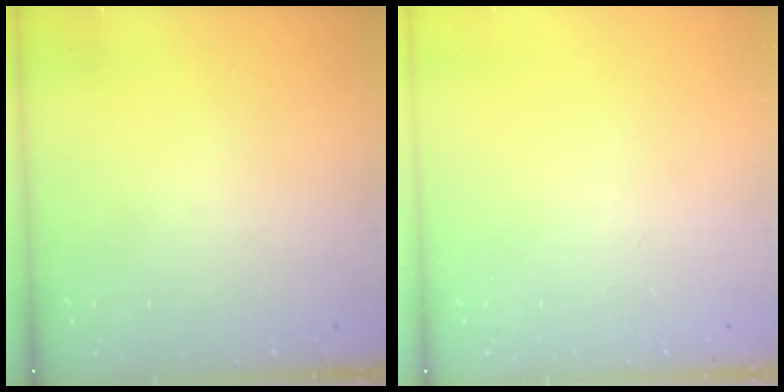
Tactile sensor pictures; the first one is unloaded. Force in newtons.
{"total": 0.0}